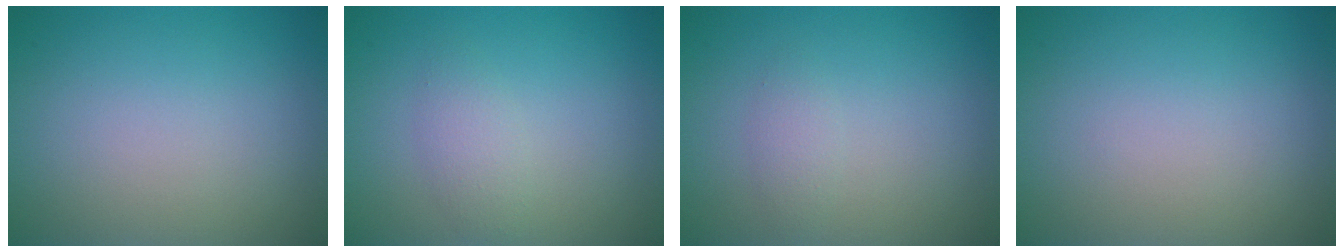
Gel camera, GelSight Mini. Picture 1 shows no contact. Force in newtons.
{"total": 1.7, "press": 1.7, "slide": 0.0}
{"total": 1.1, "press": 1.1, "slide": 0.1}
{"total": 0.0}